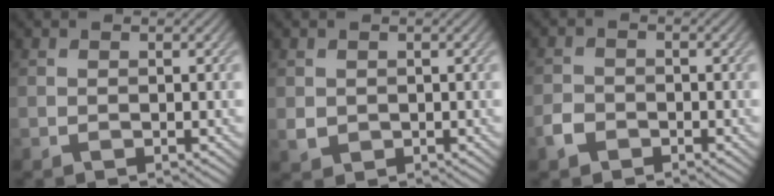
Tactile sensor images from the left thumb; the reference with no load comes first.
{"total": 1.7, "force": [0.2, 1.6, 0.5], "torque": [-0.016, -0.006, 0.006]}
{"total": 2.5, "force": [-1.6, 1.7, 0.9], "torque": [-0.020, -0.001, -0.039]}